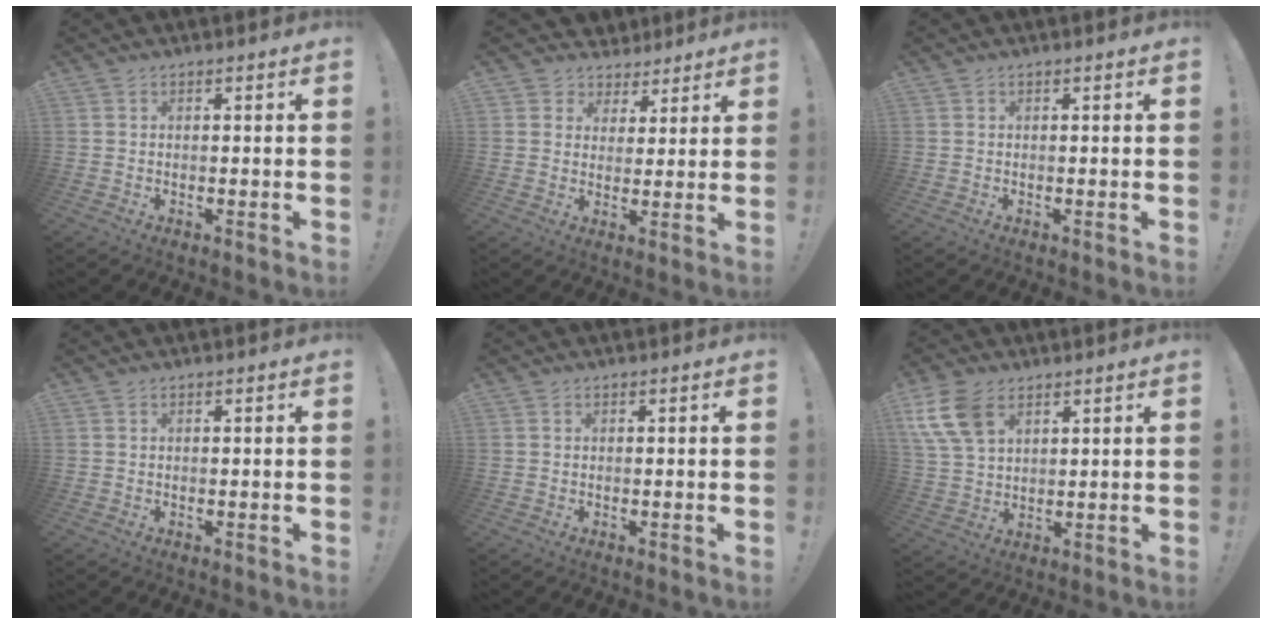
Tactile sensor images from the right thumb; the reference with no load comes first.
{"total": 5.6, "force": [2.8, 4.8, 0.3], "torque": [-0.010, -0.020, 0.060]}
{"total": 0.0}
{"total": 0.0}
{"total": 0.0}
{"total": 11.1, "force": [5.6, 6.8, 6.8], "torque": [-0.145, -0.014, 0.108]}